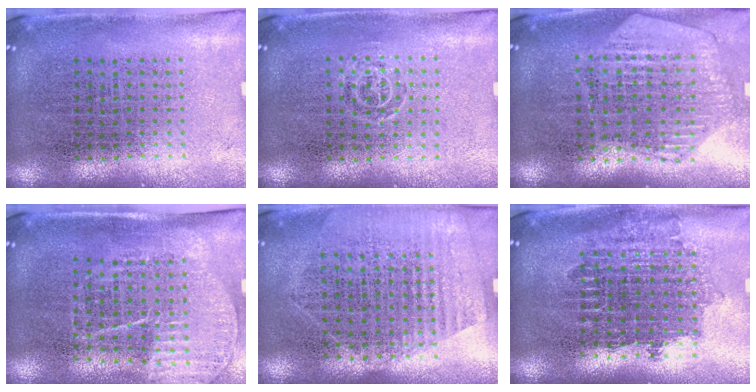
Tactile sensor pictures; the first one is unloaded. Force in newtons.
{"total": 0.7, "press": 0.5, "slide": 0.5}
{"total": 1.2, "press": 1.2, "slide": 0.2}
{"total": 1.6, "press": 1.4, "slide": 0.8}
{"total": 1.3, "press": 1.1, "slide": 0.7}
{"total": 1.7, "press": 1.4, "slide": 1.0}